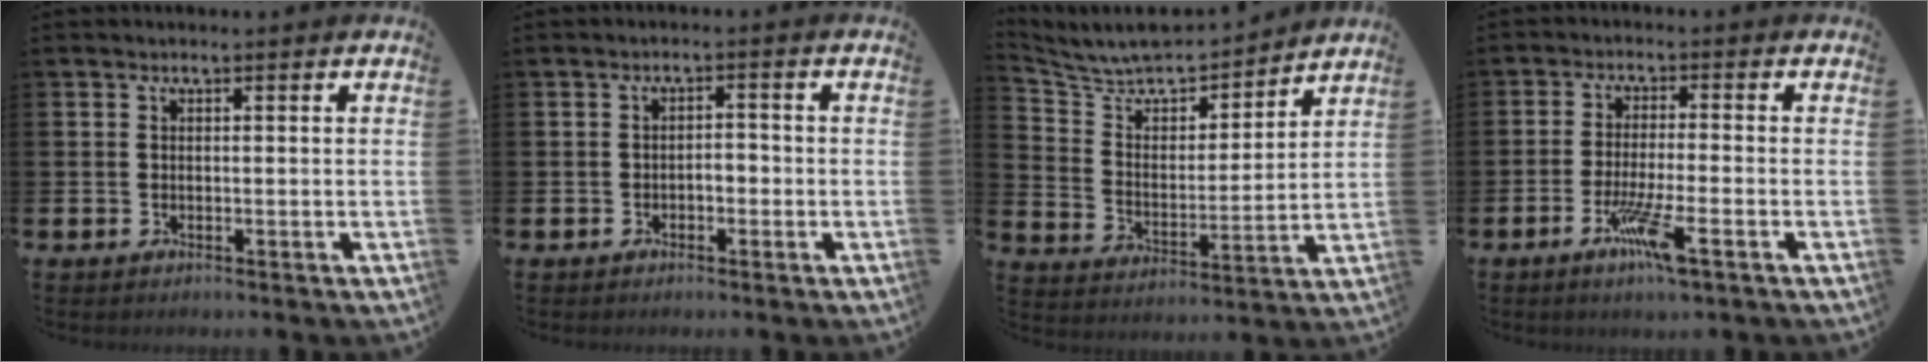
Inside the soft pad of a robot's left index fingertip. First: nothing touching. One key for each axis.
{"total": 1.5, "fx": -0.8, "fy": 0.9, "fz": 0.9, "tx": -0.011, "ty": 0.002, "tz": -0.019}
{"total": 8.3, "fx": 7.9, "fy": 2.0, "fz": 1.6, "tx": -0.066, "ty": -0.068, "tz": 0.136}
{"total": 5.7, "fx": -3.0, "fy": 0.7, "fz": 4.8, "tx": -0.099, "ty": -0.012, "tz": -0.050}